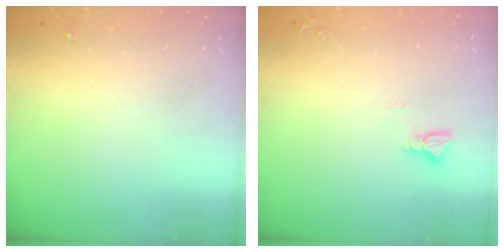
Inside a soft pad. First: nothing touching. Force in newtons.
{"total": 2.9, "press": 2.9, "slide": 0.3}